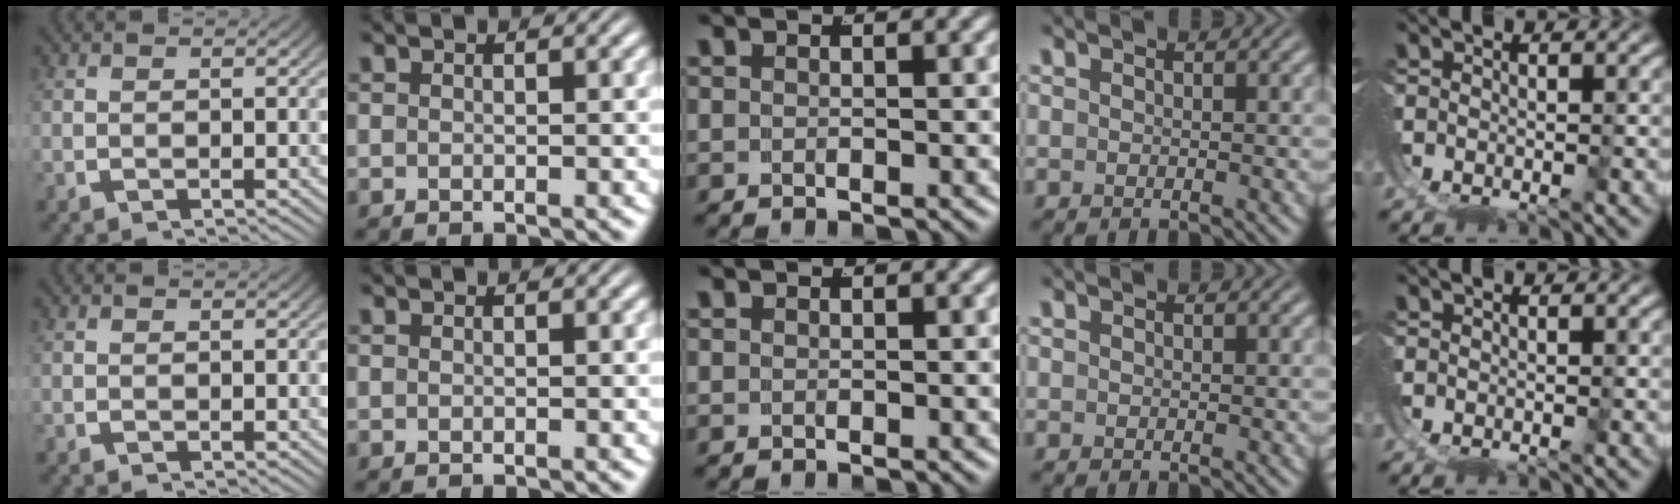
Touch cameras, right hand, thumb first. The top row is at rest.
{}